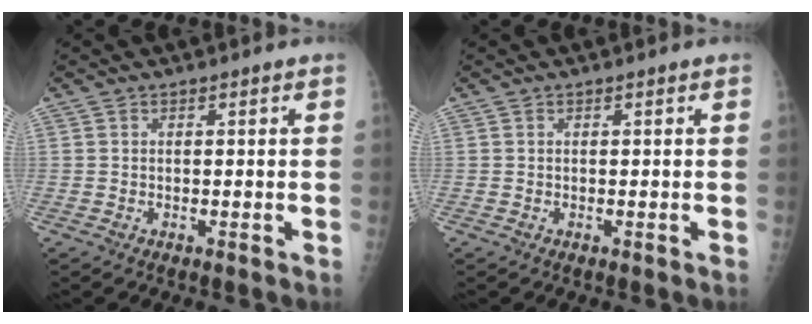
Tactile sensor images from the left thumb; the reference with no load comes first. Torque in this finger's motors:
{"motor_torque": [0.01, 0.01, 0.00, 0.00, 0.01]}